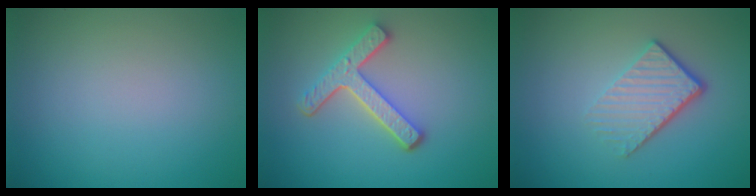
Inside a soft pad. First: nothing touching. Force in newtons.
{"total": 4.3, "press": 3.3, "slide": 2.7}
{"total": 4.1, "press": 2.7, "slide": 3.2}